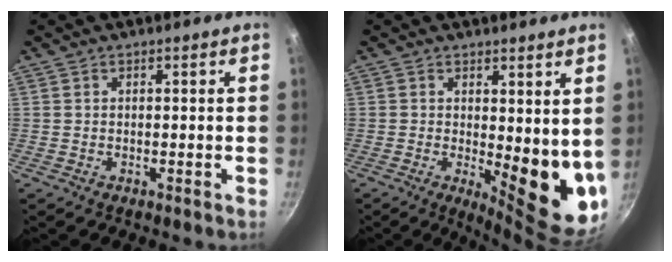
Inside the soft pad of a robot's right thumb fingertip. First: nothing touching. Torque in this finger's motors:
{"motor_torque": [1.05, 3.12, 1.61, 0.15, 0.30]}